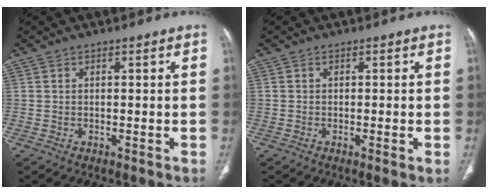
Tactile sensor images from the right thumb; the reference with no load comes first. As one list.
[{"total": 1.4, "force": [-0.3, 0.2, 1.3], "torque": [-0.031, -0.006, -0.007]}]